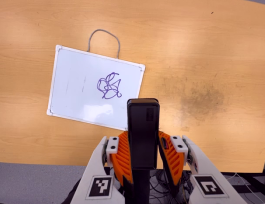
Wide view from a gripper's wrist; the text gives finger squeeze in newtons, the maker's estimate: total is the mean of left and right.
{"total": 4.1, "left": 2.7, "right": 5.5}